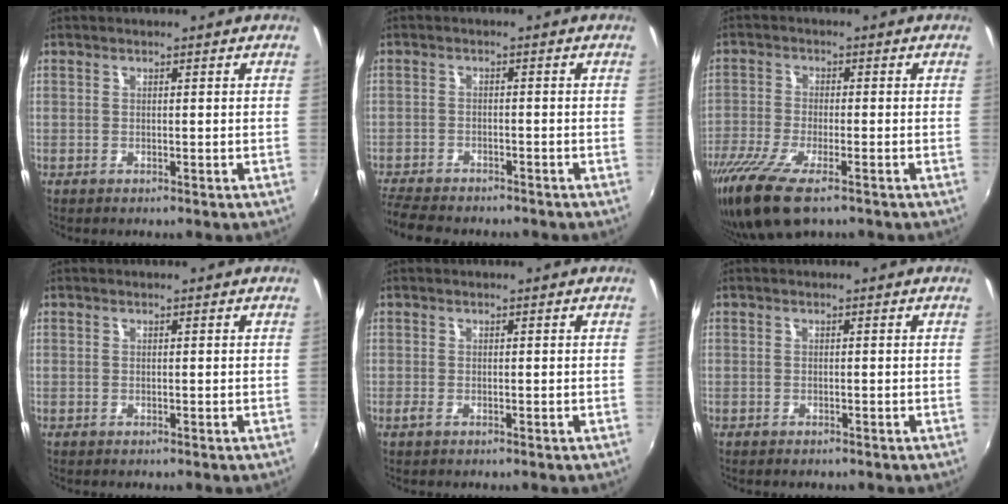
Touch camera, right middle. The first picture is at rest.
{"total": 9.2, "force": [-8.2, 2.4, 3.3], "torque": [-0.095, -0.023, -0.138]}
{"total": 10.7, "force": [-7.2, 2.8, 7.3], "torque": [-0.171, -0.039, -0.140]}
{"total": 0.0}
{"total": 0.9, "force": [-0.4, 0.2, 0.8], "torque": [-0.015, -0.003, -0.009]}
{"total": 0.7, "force": [-0.6, 0.3, 0.1], "torque": [-0.006, -0.002, -0.011]}